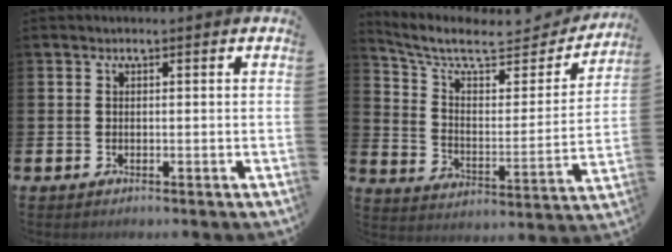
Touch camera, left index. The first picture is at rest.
{"total": 8.5, "force": [7.0, 3.0, 3.8], "torque": [-0.099, -0.051, 0.114]}